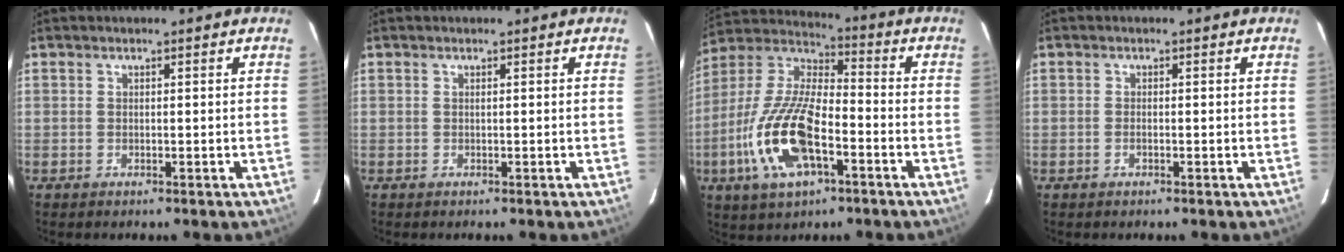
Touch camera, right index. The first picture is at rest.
{"total": 0.0}
{"total": 18.2, "force": [-6.5, 7.5, 15.2], "torque": [-0.327, -0.008, -0.125]}
{"total": 0.8, "force": [-0.3, 0.4, 0.6], "torque": [-0.014, 0.000, -0.006]}